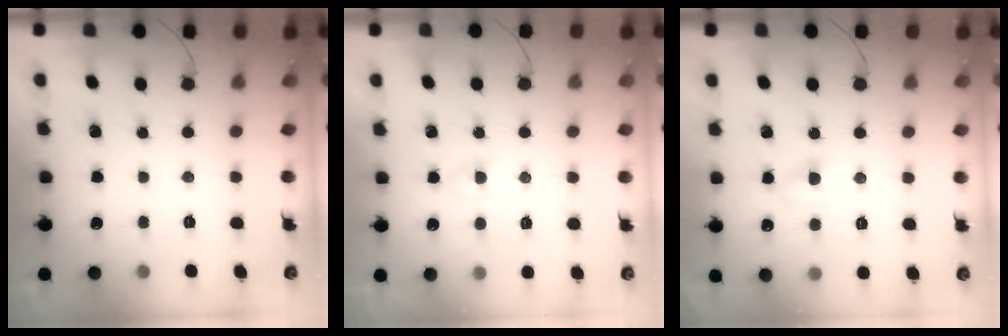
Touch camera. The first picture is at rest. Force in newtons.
{"total": 1.5, "press": 1.4, "slide": 0.6}
{"total": 4.6, "press": 4.4, "slide": 1.3}